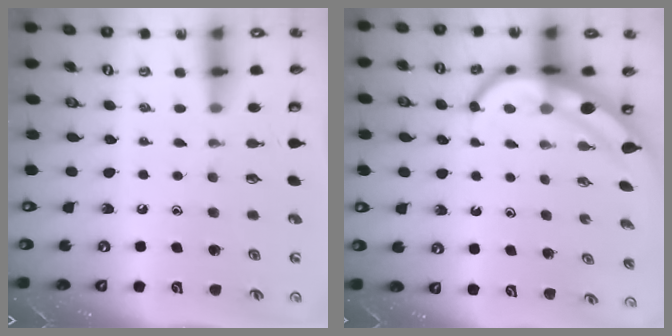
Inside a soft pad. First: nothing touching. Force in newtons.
{"total": 8.0, "press": 7.9, "slide": 0.7}